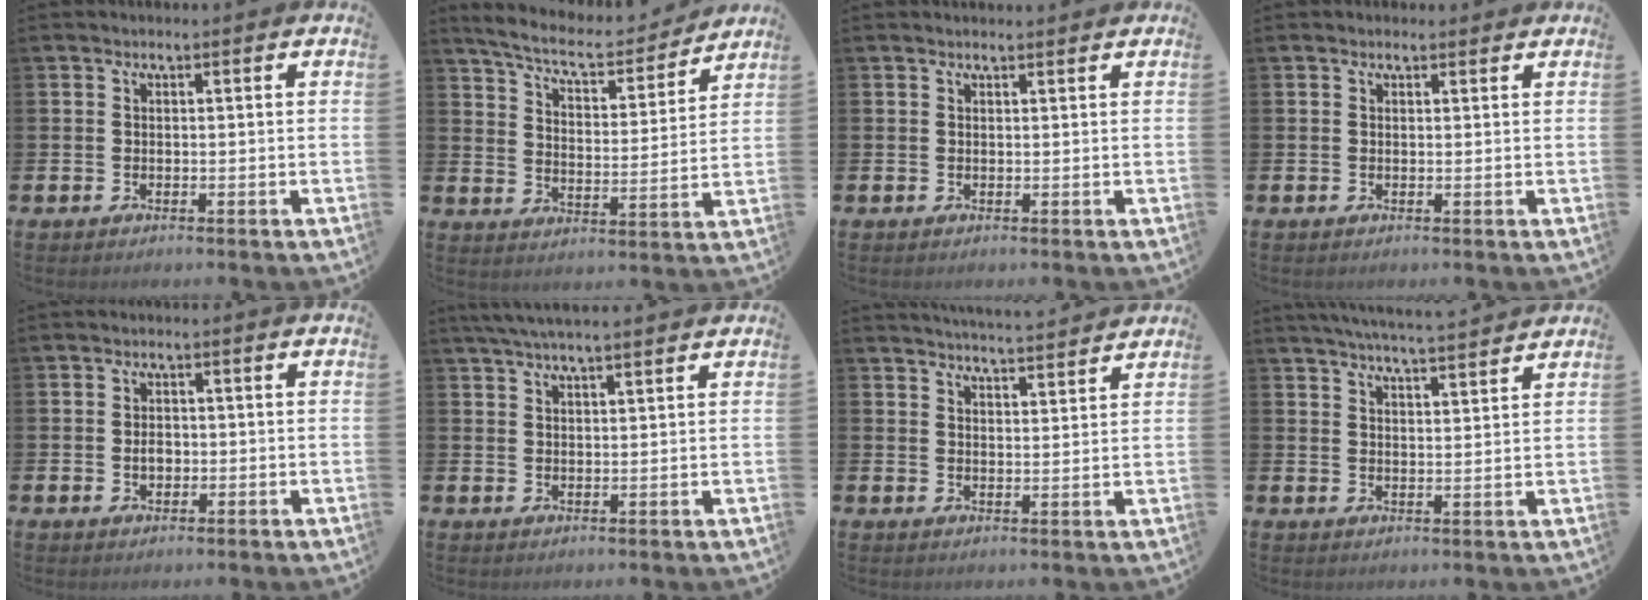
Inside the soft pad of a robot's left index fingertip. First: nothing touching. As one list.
[{"total": 7.2, "force": [6.7, 1.3, 2.4], "torque": [-0.074, -0.049, 0.112]}, {"total": 0.5, "force": [0.5, -0.1, 0.1], "torque": [0.007, -0.004, 0.007]}, {"total": 0.6, "force": [0.5, 0.4, 0.1], "torque": [0.006, 0.001, 0.007]}, {"total": 1.9, "force": [-0.1, 1.4, 1.3], "torque": [-0.008, 0.000, -0.008]}, {"total": 4.0, "force": [3.6, 0.2, 1.8], "torque": [-0.043, -0.005, 0.066]}, {"total": 4.2, "force": [4.2, -0.3, 0.1], "torque": [-0.011, -0.029, 0.075]}, {"total": 5.0, "force": [4.9, -0.5, 1.0], "torque": [-0.029, -0.028, 0.086]}]